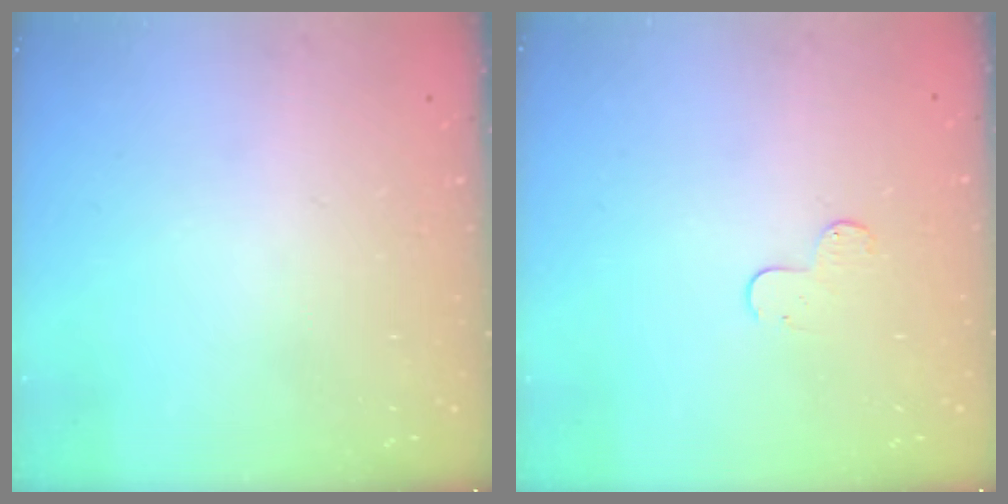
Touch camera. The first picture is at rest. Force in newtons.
{"total": 3.9, "press": 3.9, "slide": 0.4}